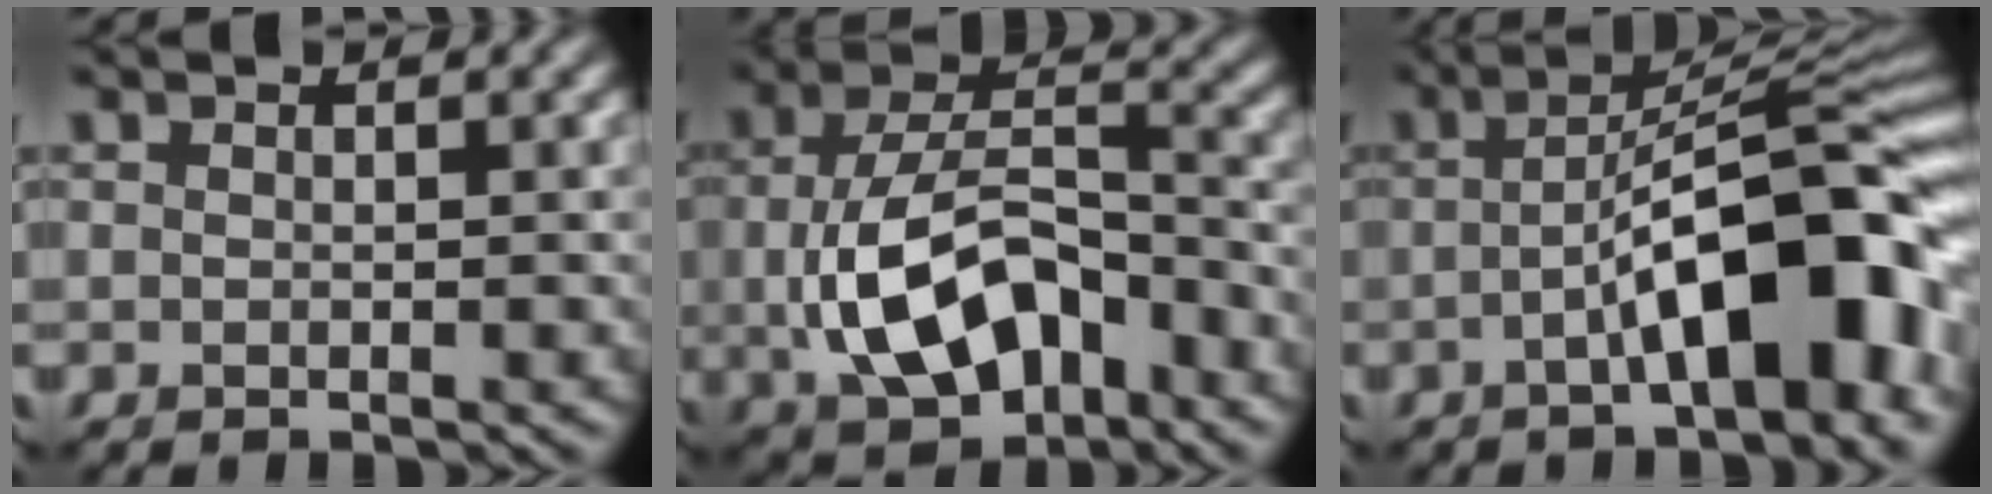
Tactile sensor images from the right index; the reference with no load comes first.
{"total": 9.4, "force": [-2.3, 5.4, 7.4], "torque": [-0.143, -0.004, -0.036]}
{"total": 11.1, "force": [-2.9, 3.3, 10.2], "torque": [-0.140, 0.017, -0.048]}